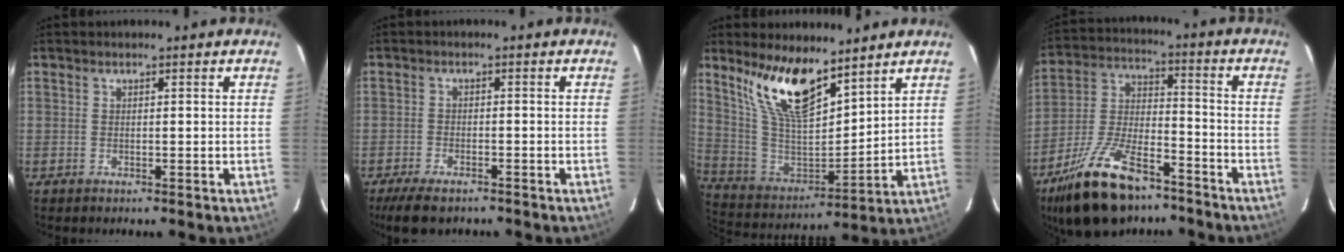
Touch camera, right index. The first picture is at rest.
{"total": 7.2, "force": [-5.6, 2.5, 3.6], "torque": [-0.093, -0.019, -0.099]}
{"total": 16.1, "force": [11.1, 5.4, 10.4], "torque": [-0.199, -0.001, 0.228]}
{"total": 19.8, "force": [-13.9, 8.3, 11.3], "torque": [-0.229, -0.001, -0.239]}